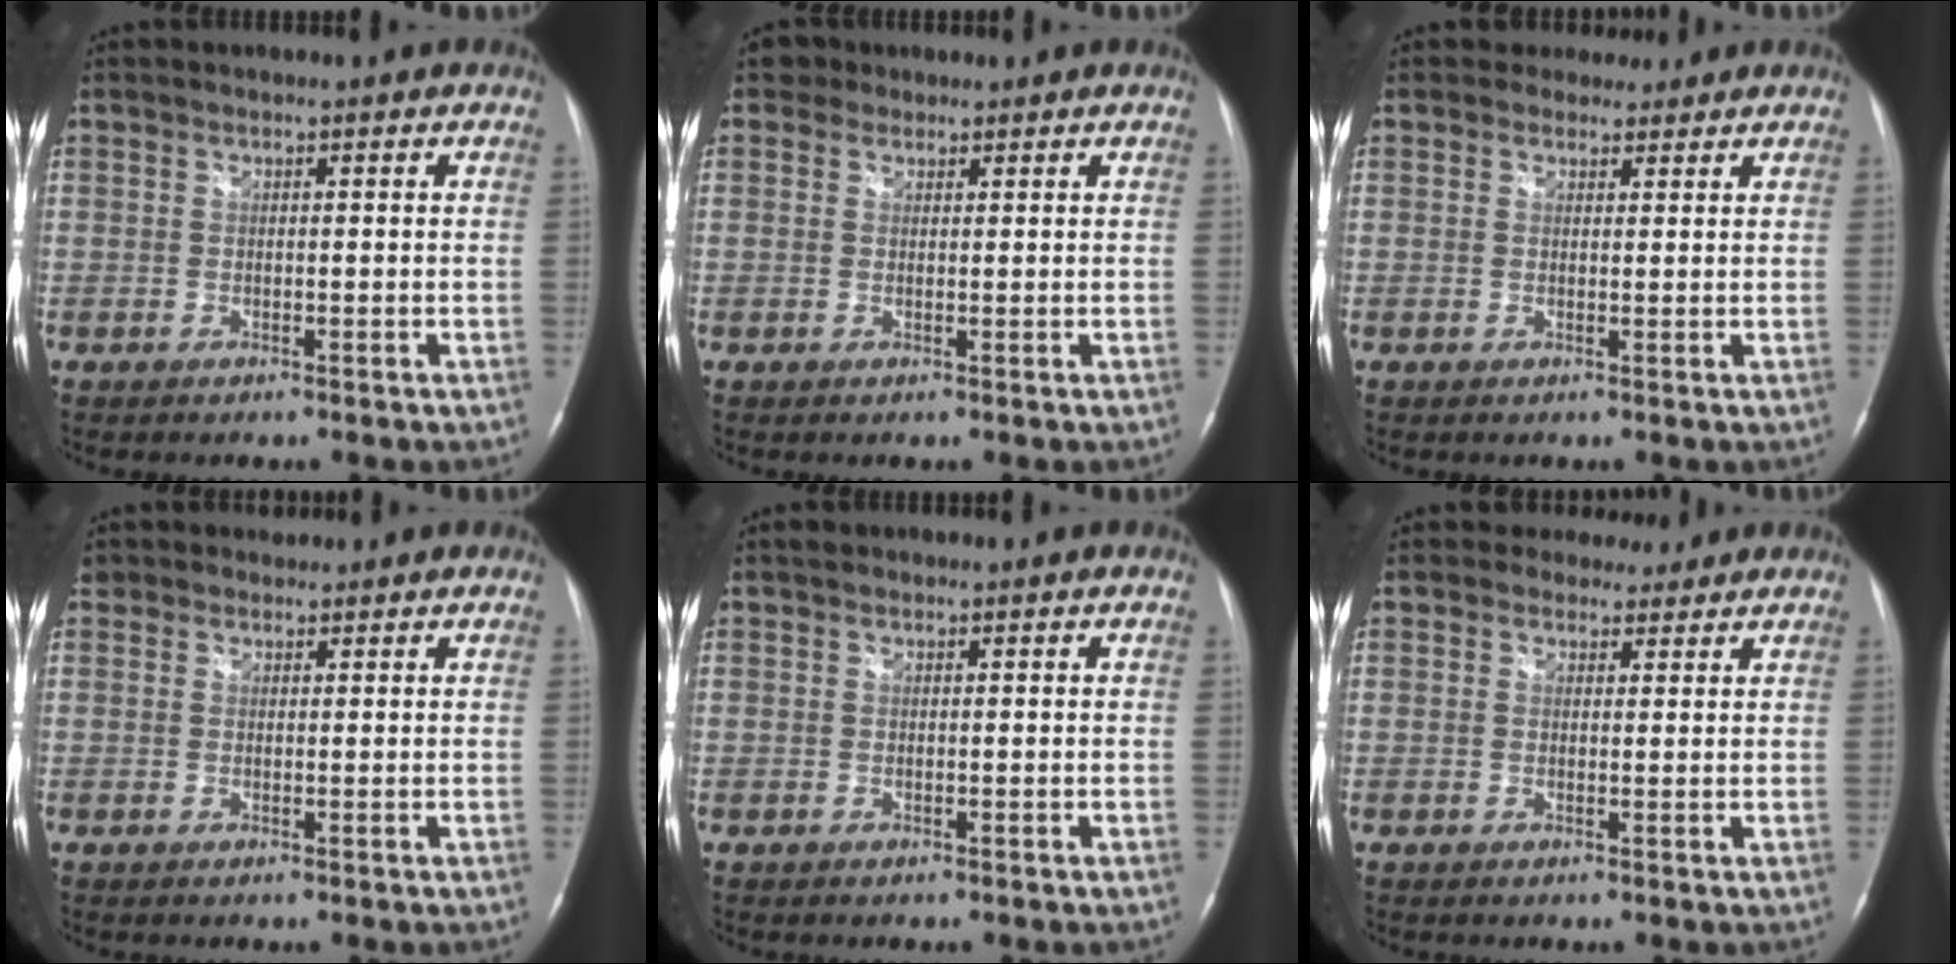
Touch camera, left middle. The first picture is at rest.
{"total": 1.9, "force": [1.4, 1.3, -0.1], "torque": [0.007, 0.010, 0.017]}
{"total": 2.7, "force": [2.4, 1.2, -0.1], "torque": [0.006, 0.006, 0.036]}
{"total": 1.6, "force": [1.3, 0.8, -0.3], "torque": [0.009, 0.014, 0.020]}
{"total": 0.6, "force": [0.6, 0.2, 0.1], "torque": [-0.006, 0.010, 0.011]}
{"total": 3.4, "force": [3.1, 1.4, 0.1], "torque": [0.003, 0.003, 0.042]}